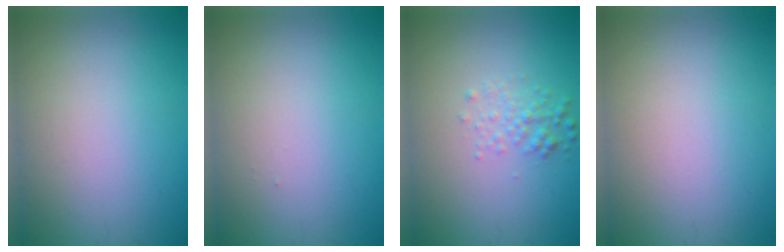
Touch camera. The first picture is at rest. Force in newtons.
{"total": 0.0}
{"total": 1.6, "press": 1.6, "slide": 0.0}
{"total": 0.0}